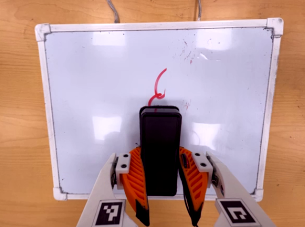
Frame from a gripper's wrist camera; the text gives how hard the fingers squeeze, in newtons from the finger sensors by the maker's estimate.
{"total": 8.9, "left": 6.8, "right": 11.1}